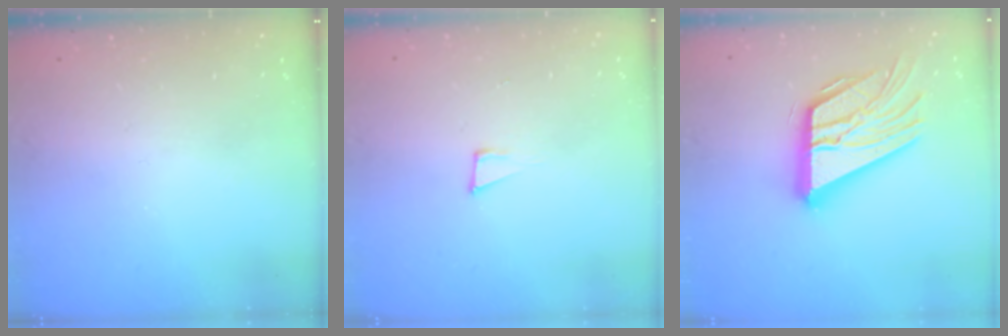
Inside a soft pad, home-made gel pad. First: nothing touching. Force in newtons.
{"total": 6.1, "press": 5.4, "slide": 2.8}
{"total": 21.7, "press": 21.6, "slide": 1.9}